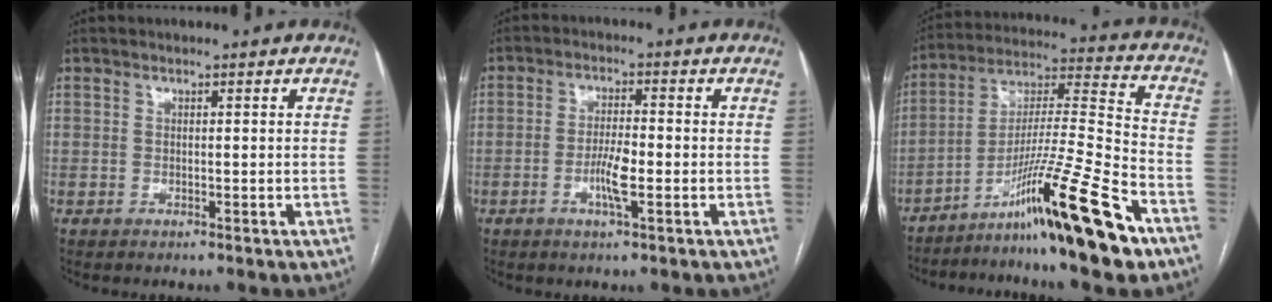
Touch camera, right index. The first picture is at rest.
{"total": 4.9, "force": [-1.6, 0.6, 4.6], "torque": [-0.090, -0.003, -0.030]}
{"total": 19.5, "force": [-12.1, -0.9, 15.2], "torque": [-0.275, -0.024, -0.206]}